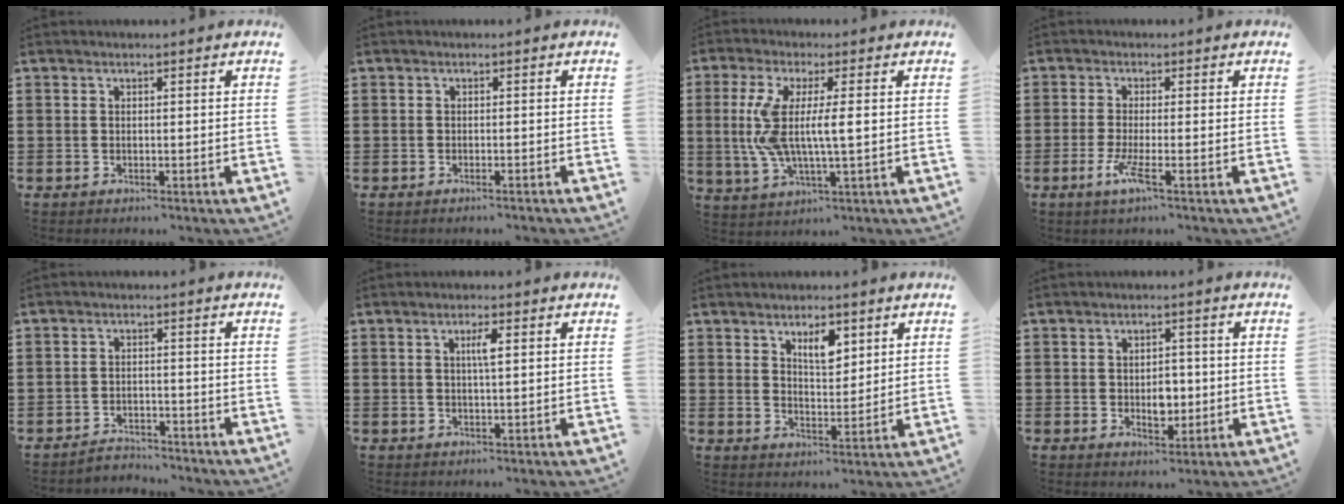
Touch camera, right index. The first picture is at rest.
{"total": 0.7, "force": [-0.7, -0.2, 0.3], "torque": [-0.006, -0.002, -0.013]}
{"total": 8.0, "force": [0.0, 1.5, 7.9], "torque": [-0.180, -0.016, -0.012]}
{"total": 4.2, "force": [-1.9, 0.3, 3.7], "torque": [-0.083, -0.019, -0.036]}
{"total": 2.9, "force": [-2.9, 0.4, -0.1], "torque": [-0.007, 0.002, -0.063]}
{"total": 2.4, "force": [0.6, 0.3, 2.3], "torque": [-0.046, 0.003, 0.008]}
{"total": 4.7, "force": [2.7, 2.1, 3.2], "torque": [-0.056, 0.001, 0.044]}
{"total": 4.1, "force": [-0.3, 2.5, 3.2], "torque": [-0.047, -0.001, -0.010]}